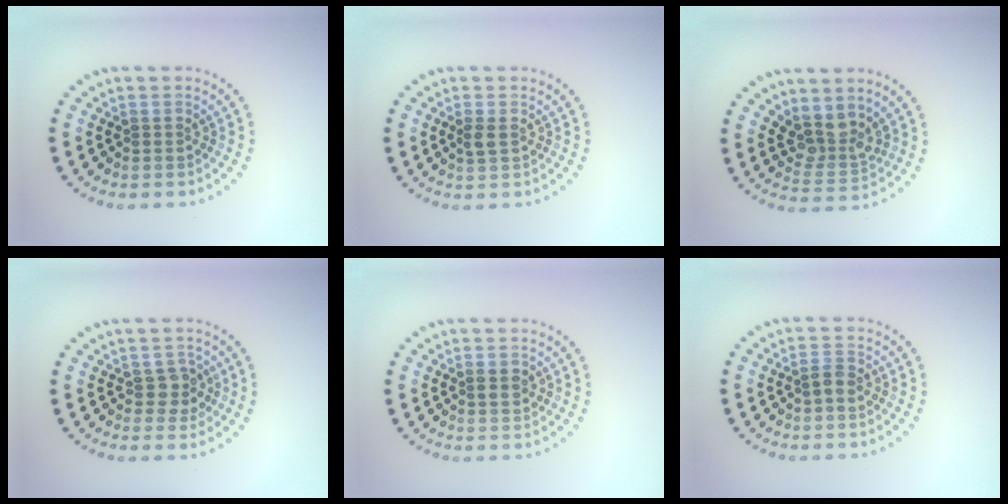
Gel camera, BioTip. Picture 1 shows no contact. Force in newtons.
{"total": 1.3, "press": 1.3, "slide": 0.2}
{"total": 3.4, "press": 2.8, "slide": 1.9}
{"total": 1.9, "press": 1.8, "slide": 0.7}
{"total": 1.2, "press": 1.2, "slide": 0.2}
{"total": 1.3, "press": 1.2, "slide": 0.4}